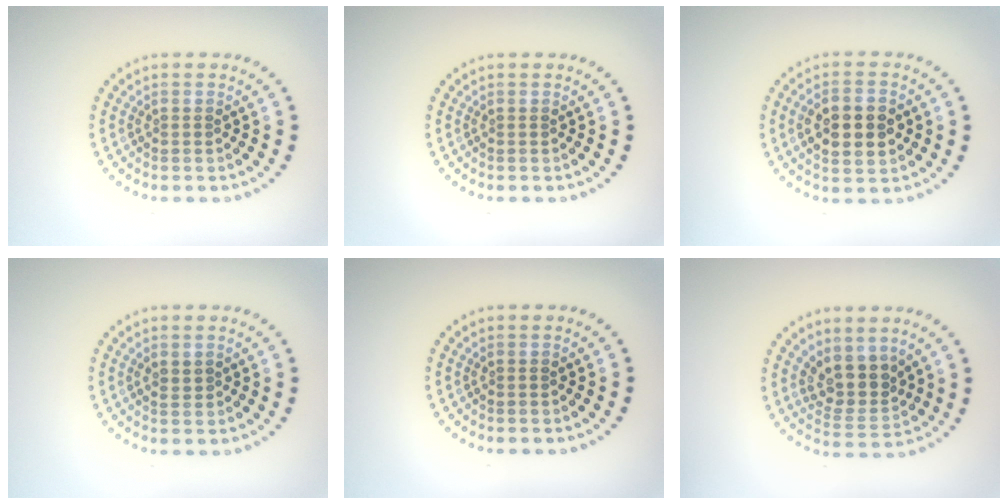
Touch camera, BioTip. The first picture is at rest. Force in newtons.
{"total": 0.0}
{"total": 5.2, "press": 5.2, "slide": 0.3}
{"total": 0.7, "press": 0.6, "slide": 0.3}
{"total": 0.0}
{"total": 3.8, "press": 3.1, "slide": 2.1}